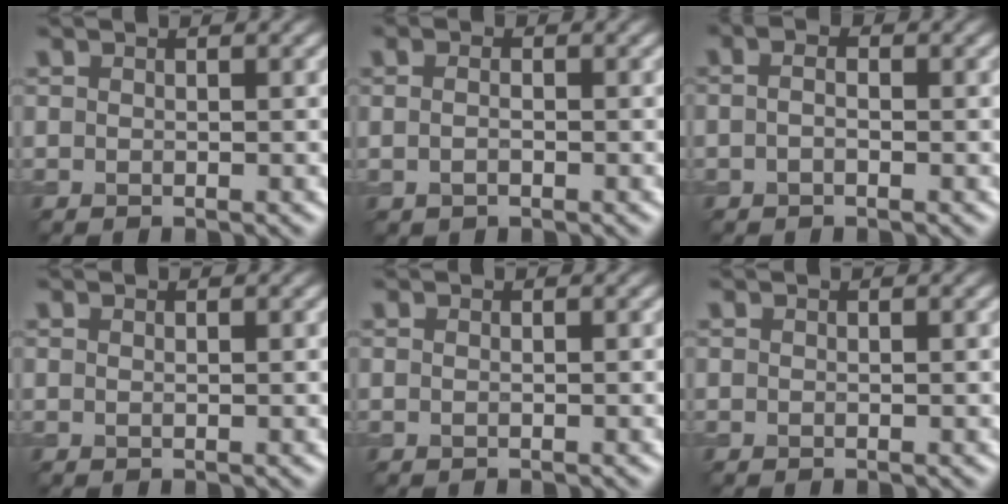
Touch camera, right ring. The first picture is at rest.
{"total": 1.2, "force": [-0.1, 0.6, 1.1], "torque": [-0.025, -0.002, -0.004]}
{"total": 1.3, "force": [-0.1, 0.6, 1.1], "torque": [-0.020, -0.002, -0.010]}
{"total": 0.0}
{"total": 0.7, "force": [-0.1, 0.4, 0.6], "torque": [-0.004, -0.004, -0.005]}
{"total": 0.0}